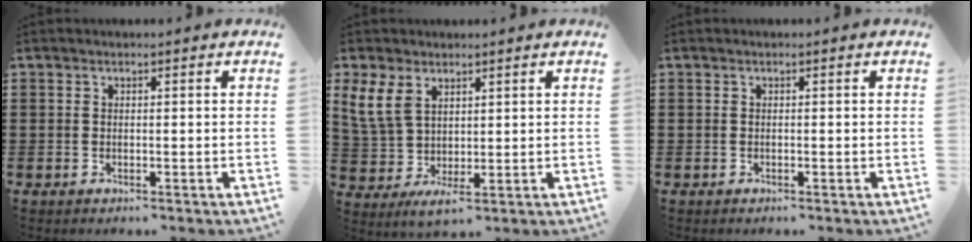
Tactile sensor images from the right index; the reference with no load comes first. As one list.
[{"total": 6.1, "force": [2.2, 3.6, 4.4], "torque": [-0.112, -0.001, 0.041]}, {"total": 0.0}]